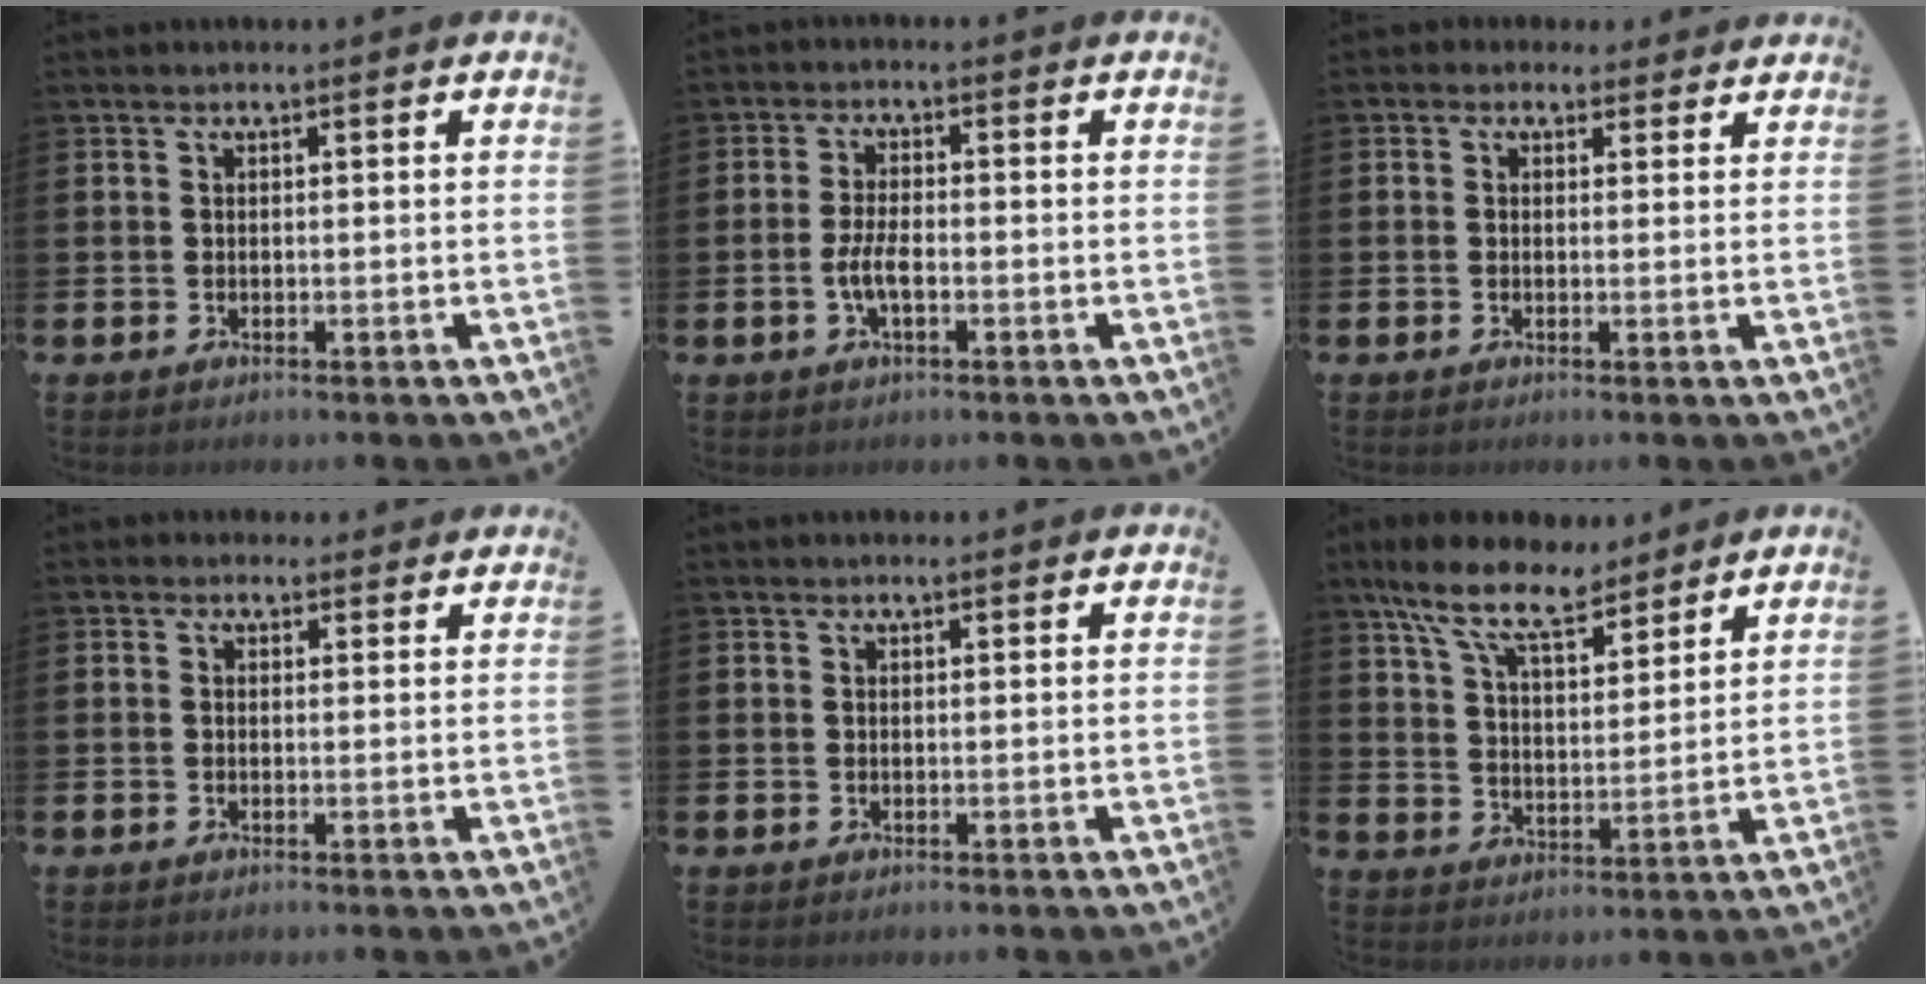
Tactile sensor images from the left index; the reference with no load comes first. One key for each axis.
{"total": 3.4, "fx": -0.9, "fy": 1.2, "fz": 3.1, "tx": -0.060, "ty": 0.001, "tz": -0.020}
{"total": 1.5, "fx": 1.1, "fy": 1.0, "fz": -0.1, "tx": -0.004, "ty": 0.002, "tz": 0.020}
{"total": 1.3, "fx": 1.1, "fy": 0.8, "fz": 0.0, "tx": 0.004, "ty": 0.003, "tz": 0.018}
{"total": 0.5, "fx": 0.5, "fy": 0.1, "fz": 0.2, "tx": 0.005, "ty": -0.003, "tz": 0.007}
{"total": 10.3, "fx": 8.6, "fy": 3.4, "fz": 4.7, "tx": -0.120, "ty": -0.035, "tz": 0.155}